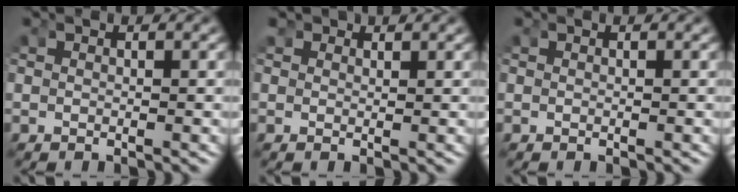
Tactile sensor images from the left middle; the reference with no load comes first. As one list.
[{"total": 0.7, "force": [0.7, 0.1, 0.1], "torque": [-0.005, -0.002, 0.019]}, {"total": 0.0}]